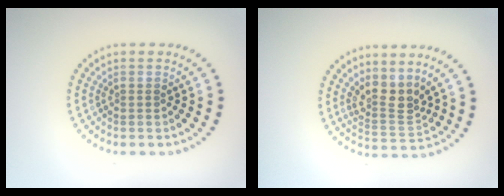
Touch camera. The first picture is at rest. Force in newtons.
{"total": 3.0, "press": 2.3, "slide": 2.0}